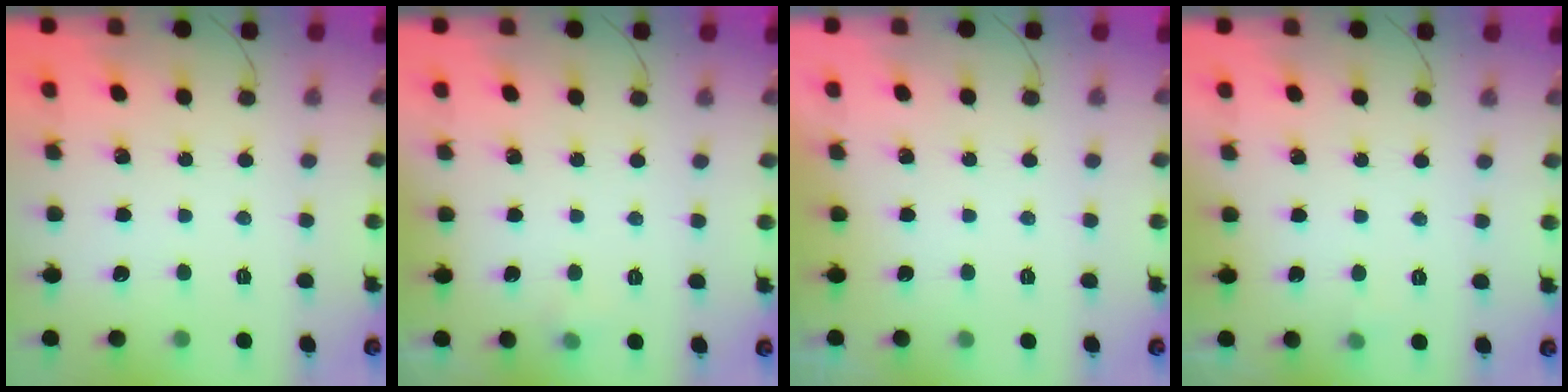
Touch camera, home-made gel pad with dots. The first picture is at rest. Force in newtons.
{"total": 6.1, "press": 2.8, "slide": 5.5}
{"total": 0.0}
{"total": 2.5, "press": 2.4, "slide": 1.0}